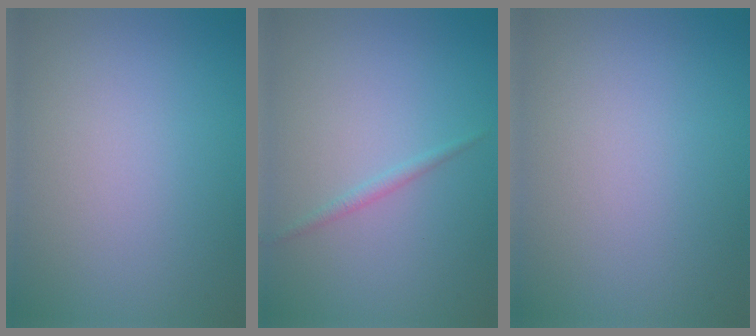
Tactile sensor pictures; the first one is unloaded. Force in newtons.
{"total": 0.9, "press": 0.9, "slide": 0.0}
{"total": 0.0}